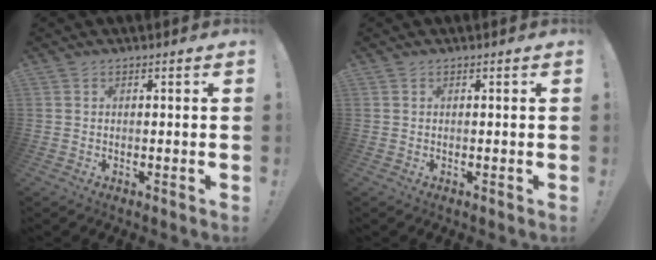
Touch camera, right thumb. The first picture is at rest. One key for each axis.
{"total": 0.0}